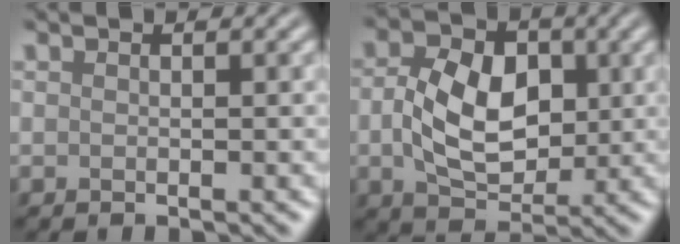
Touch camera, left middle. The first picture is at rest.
{"total": 6.2, "force": [0.4, 4.3, 4.5], "torque": [-0.088, 0.001, 0.009]}